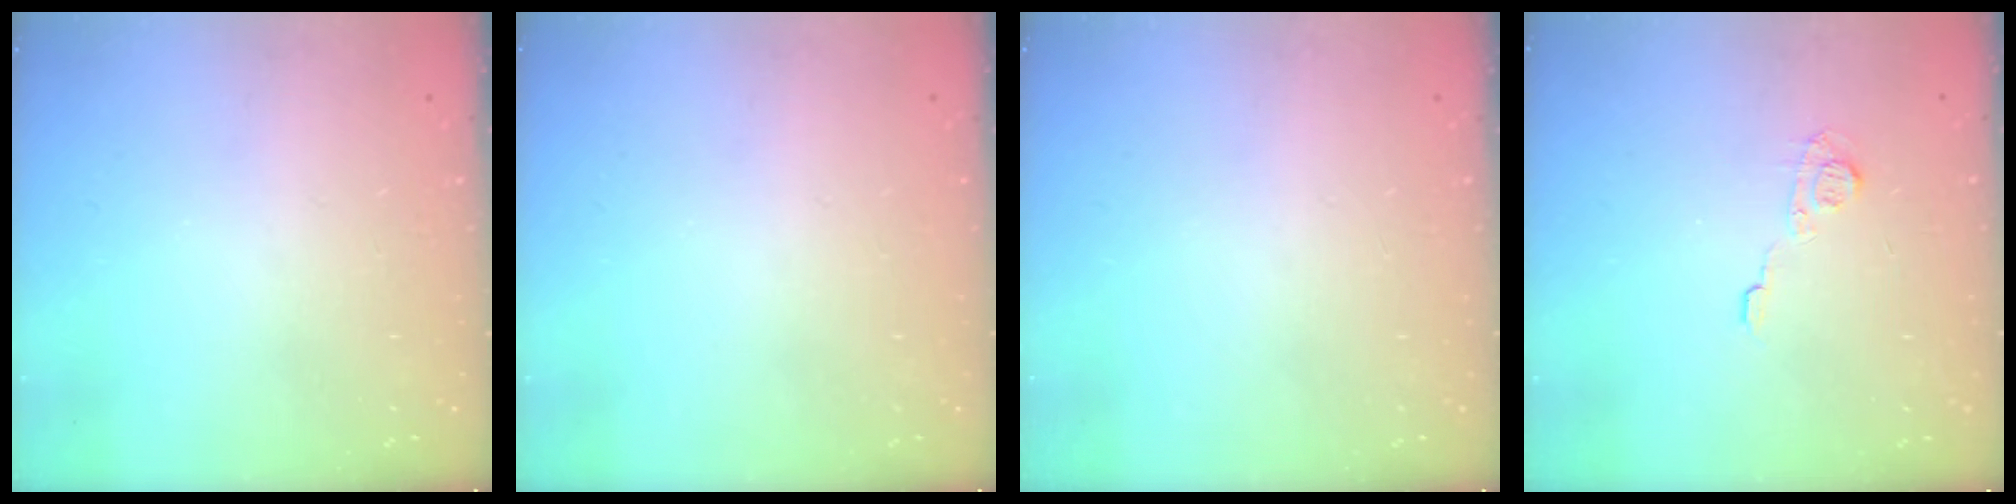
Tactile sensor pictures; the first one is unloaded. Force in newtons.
{"total": 0.0}
{"total": 0.0}
{"total": 6.9, "press": 6.8, "slide": 0.8}